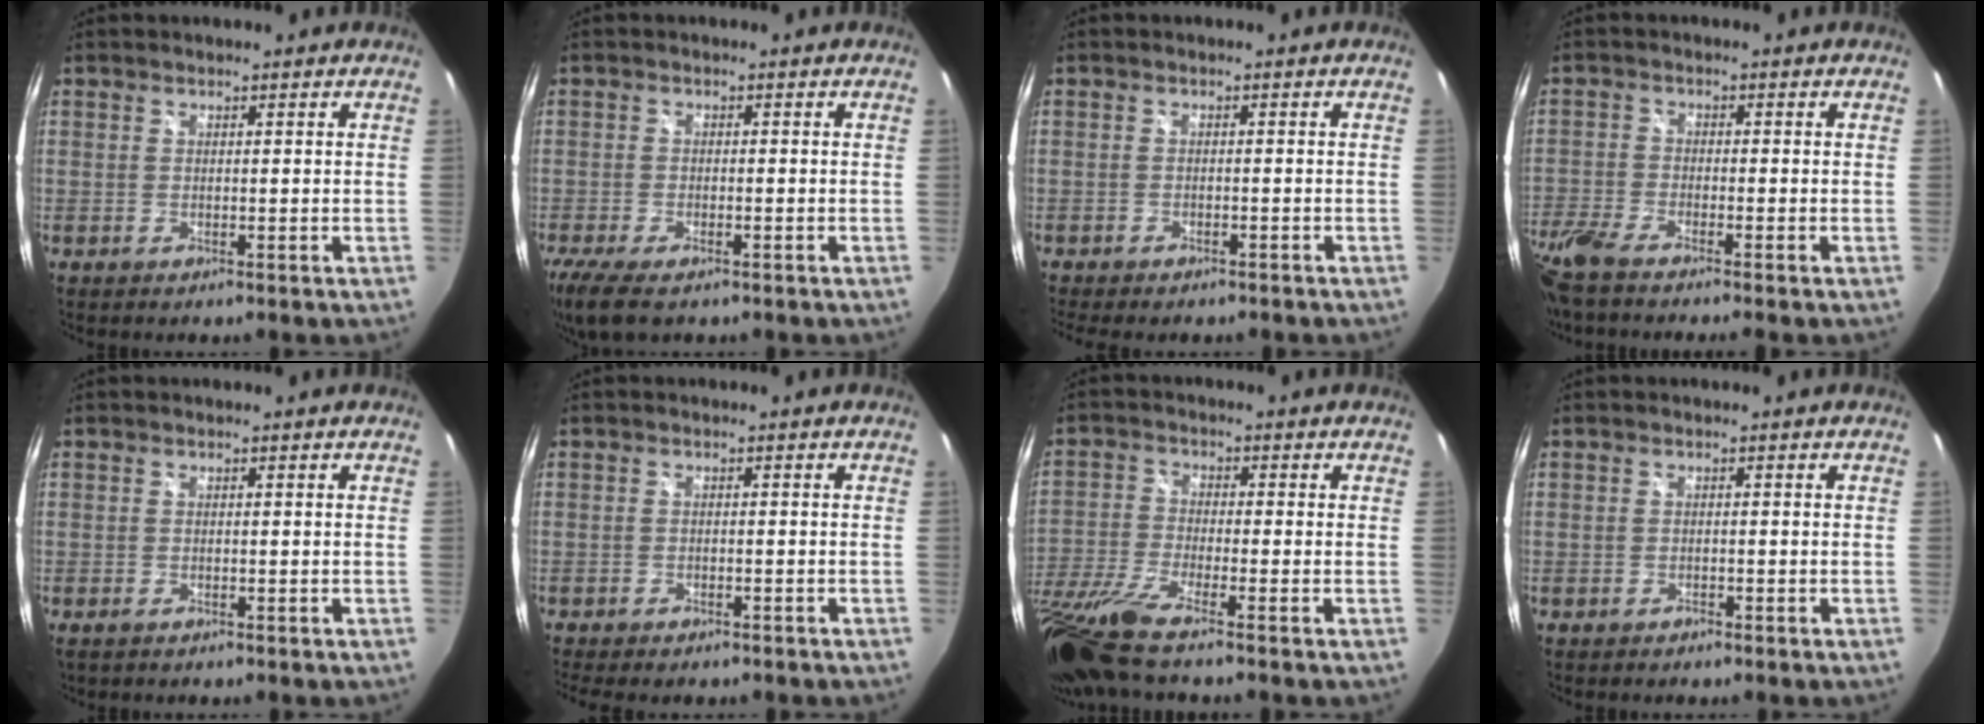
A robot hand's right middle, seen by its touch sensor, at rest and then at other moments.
{"total": 8.9, "force": [-6.1, 3.2, 5.7], "torque": [-0.135, -0.041, -0.110]}
{"total": 5.4, "force": [-4.6, 1.7, 2.4], "torque": [-0.055, -0.021, -0.067]}
{"total": 9.2, "force": [-7.6, 0.9, 5.1], "torque": [-0.136, -0.034, -0.149]}
{"total": 1.1, "force": [-0.8, 0.6, 0.6], "torque": [-0.013, -0.005, -0.015]}
{"total": 5.5, "force": [-4.6, 1.7, 2.5], "torque": [-0.058, -0.022, -0.069]}
{"total": 11.4, "force": [-8.9, 0.1, 7.1], "torque": [-0.161, -0.043, -0.176]}
{"total": 0.6, "force": [-0.6, 0.3, -0.1], "torque": [0.000, -0.001, -0.012]}